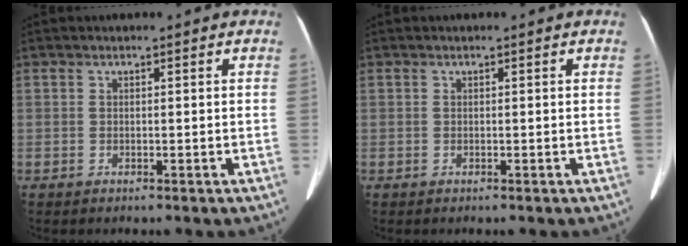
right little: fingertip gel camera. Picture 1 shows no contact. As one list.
[{"total": 0.0}]